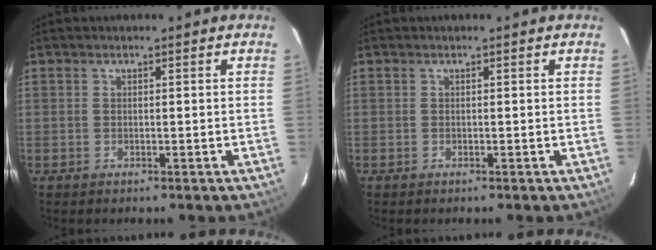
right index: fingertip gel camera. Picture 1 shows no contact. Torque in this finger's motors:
{"motor_torque": [-0.09, 0.06, -0.01, 0.01]}